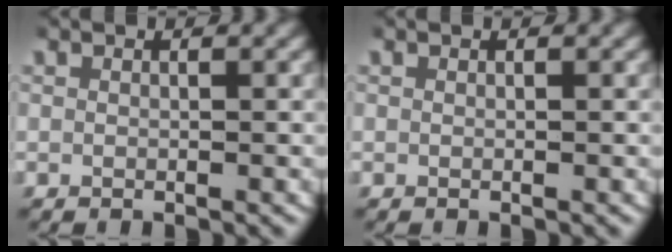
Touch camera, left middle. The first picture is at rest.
{"total": 0.0}